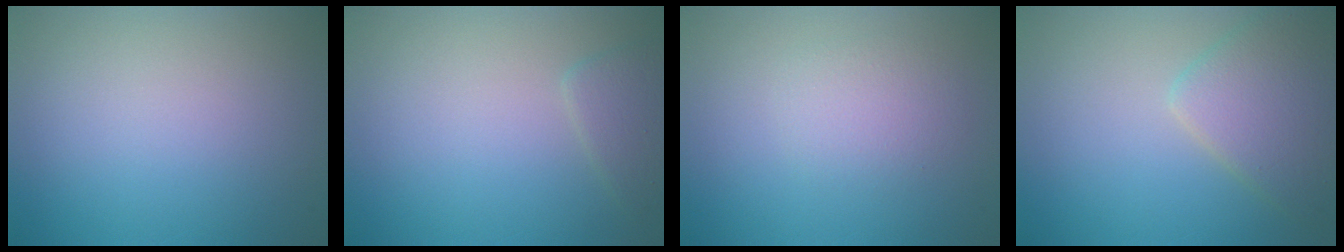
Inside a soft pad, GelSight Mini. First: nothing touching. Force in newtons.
{"total": 1.8, "press": 1.8, "slide": 0.1}
{"total": 2.0, "press": 2.0, "slide": 0.0}
{"total": 4.8, "press": 4.8, "slide": 0.2}